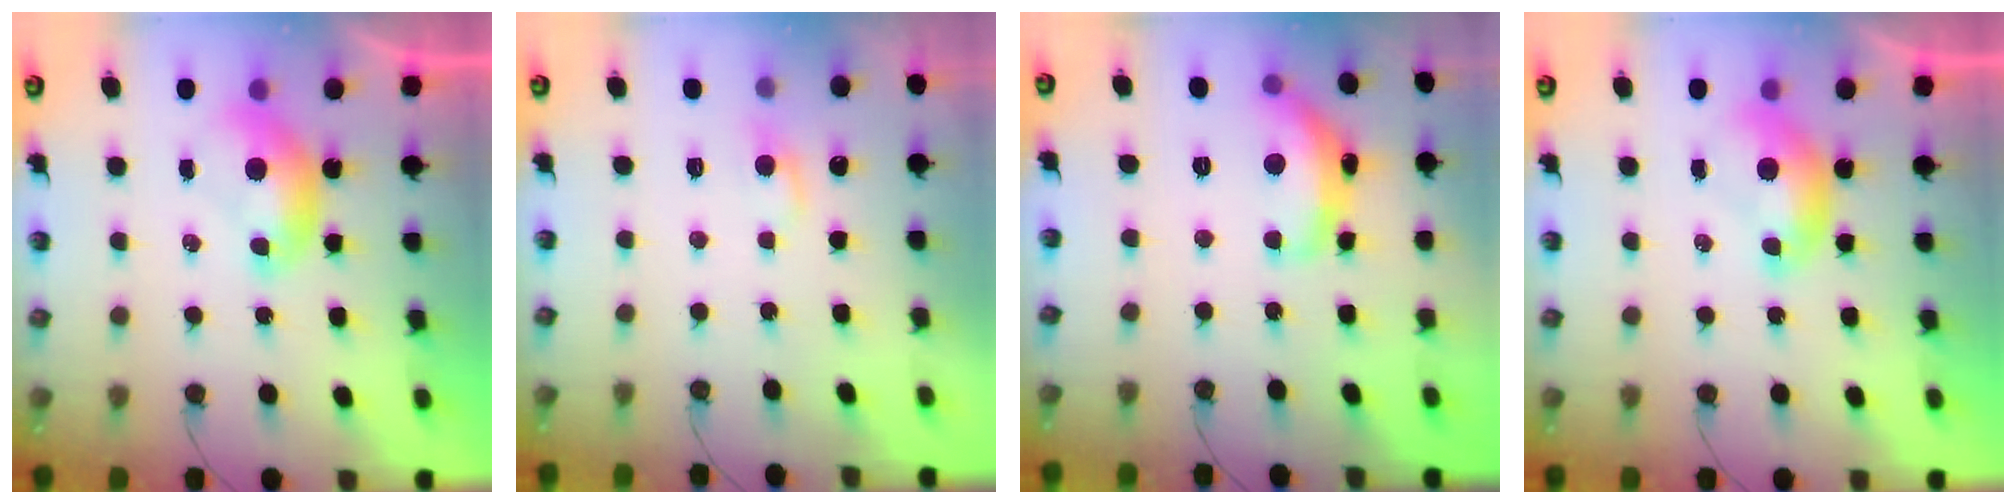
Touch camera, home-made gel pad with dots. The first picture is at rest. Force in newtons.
{"total": 0.0}
{"total": 8.4, "press": 8.3, "slide": 0.8}
{"total": 0.0}